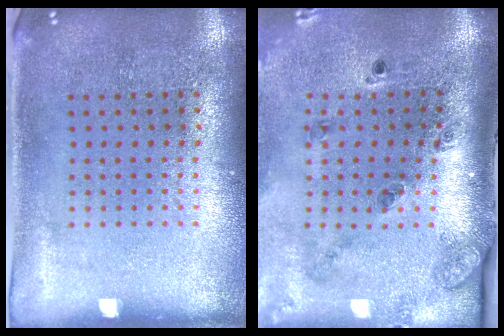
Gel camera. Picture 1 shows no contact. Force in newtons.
{"total": 1.8, "press": 1.5, "slide": 1.0}